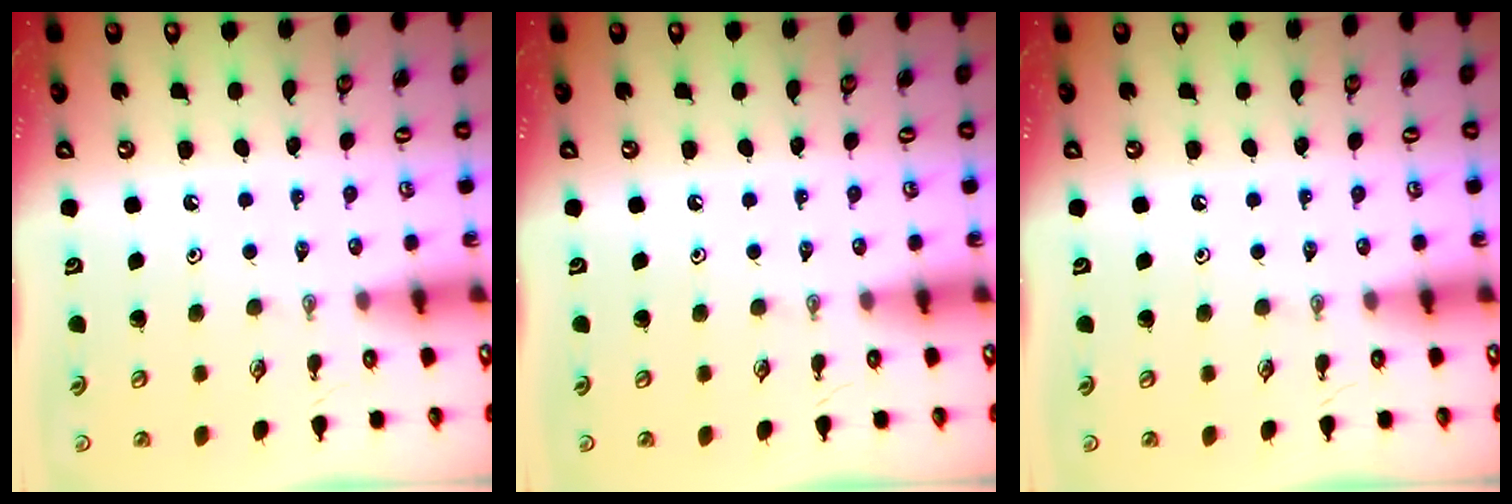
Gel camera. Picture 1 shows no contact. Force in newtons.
{"total": 0.0}
{"total": 0.0}